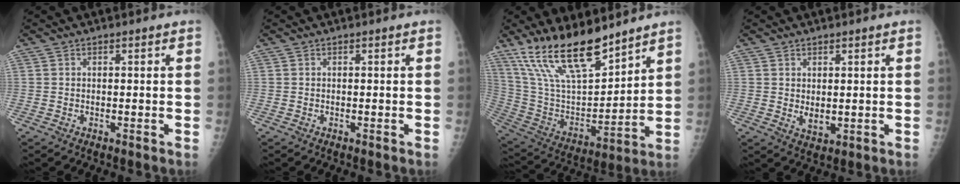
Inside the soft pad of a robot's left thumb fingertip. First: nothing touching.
{"total": 0.0}
{"total": 19.6, "force": [14.9, 6.1, 11.2], "torque": [-0.165, -0.077, 0.285]}
{"total": 3.2, "force": [0.5, 1.8, 2.5], "torque": [-0.029, -0.015, 0.014]}